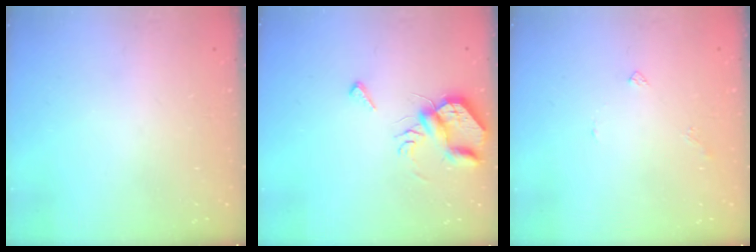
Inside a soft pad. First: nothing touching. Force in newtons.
{"total": 9.0, "press": 9.0, "slide": 0.6}
{"total": 3.5, "press": 3.5, "slide": 0.5}